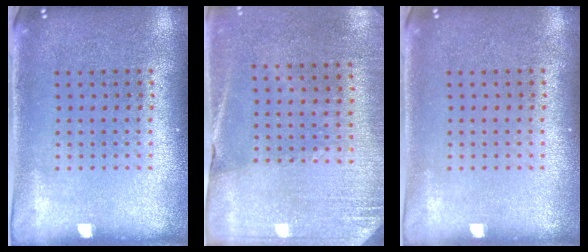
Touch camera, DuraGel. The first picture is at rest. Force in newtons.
{"total": 2.7, "press": 2.6, "slide": 0.9}
{"total": 0.0}